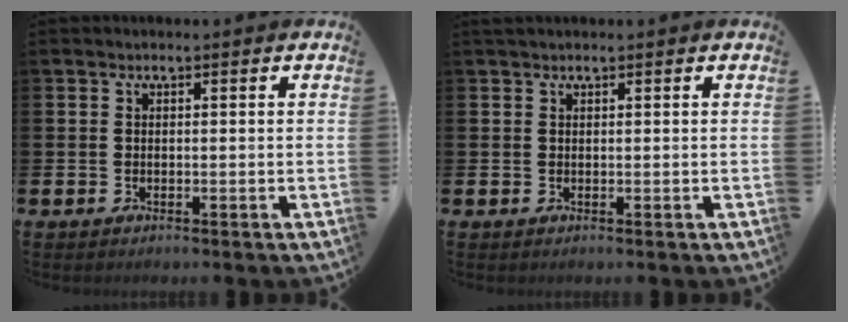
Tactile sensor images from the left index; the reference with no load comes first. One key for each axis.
{"total": 0.8, "fx": 0.7, "fy": 0.2, "fz": 0.2, "tx": -0.001, "ty": 0.001, "tz": 0.012}